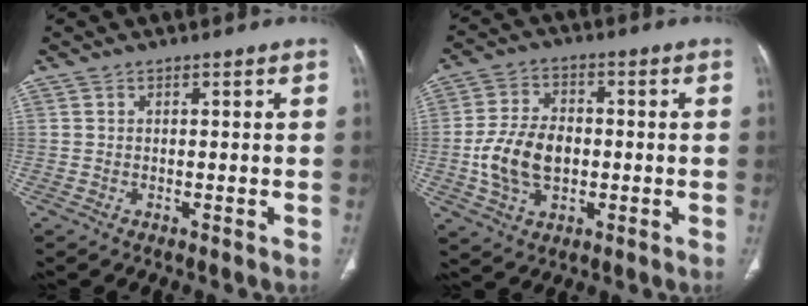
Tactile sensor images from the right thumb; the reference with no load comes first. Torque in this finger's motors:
{"motor_torque": [1.72, 1.53, 0.71, -0.79, 0.26]}